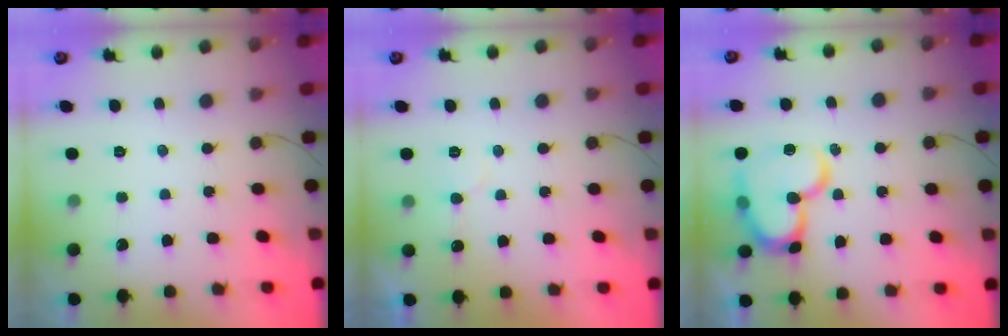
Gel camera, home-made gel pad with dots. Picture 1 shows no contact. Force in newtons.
{"total": 6.5, "press": 6.5, "slide": 0.4}
{"total": 17.6, "press": 17.6, "slide": 1.3}